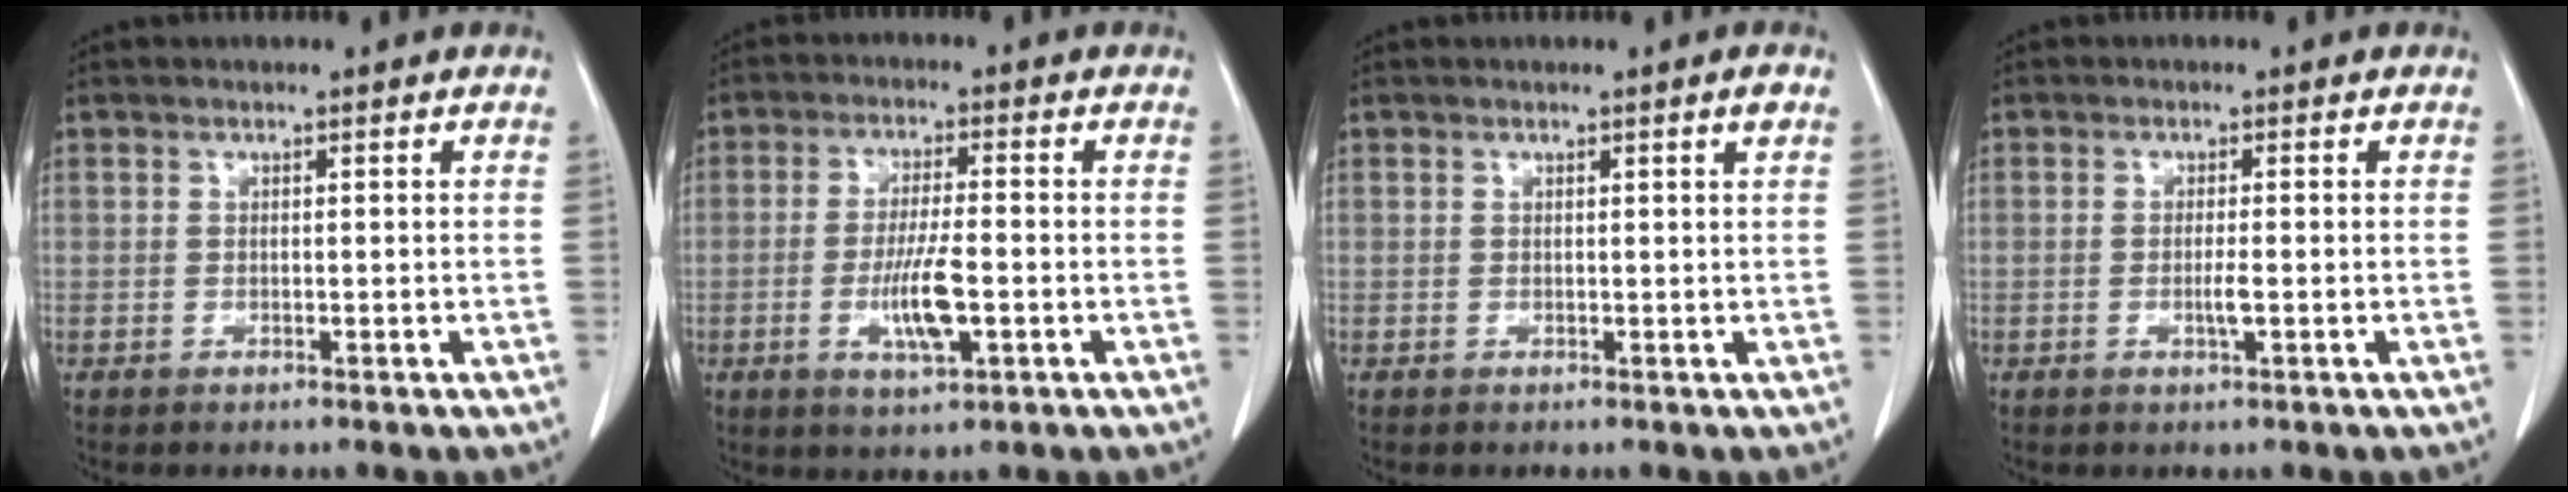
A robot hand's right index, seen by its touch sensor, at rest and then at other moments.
{"total": 7.2, "force": [-1.9, 1.2, 6.9], "torque": [-0.131, -0.008, -0.032]}
{"total": 1.0, "force": [0.5, -0.2, 0.9], "torque": [-0.013, -0.002, 0.008]}
{"total": 2.6, "force": [-0.6, -0.2, 2.6], "torque": [-0.053, -0.006, -0.011]}